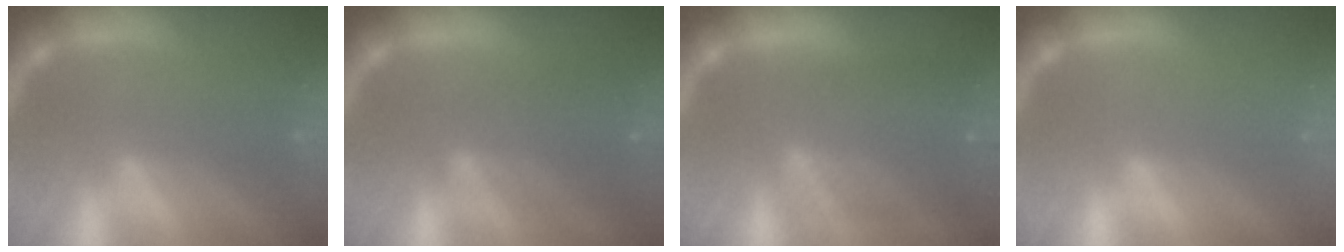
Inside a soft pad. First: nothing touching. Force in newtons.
{"total": 4.5}
{"total": 7.1}
{"total": 0.0}